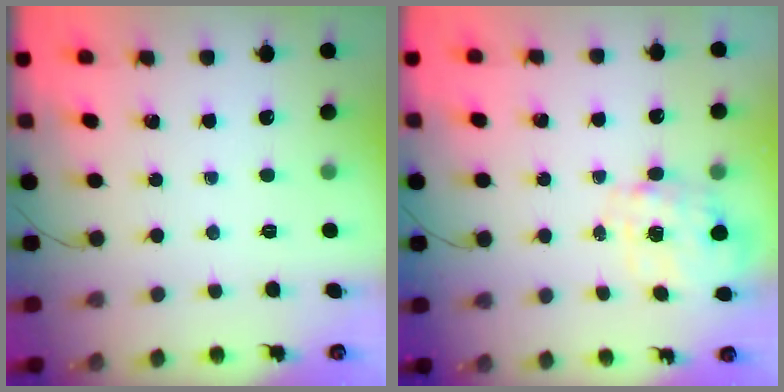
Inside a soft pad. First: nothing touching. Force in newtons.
{"total": 3.8, "press": 3.7, "slide": 0.9}